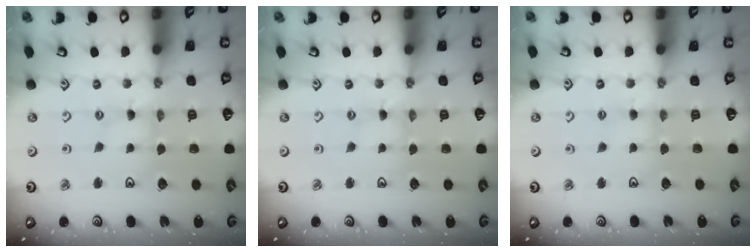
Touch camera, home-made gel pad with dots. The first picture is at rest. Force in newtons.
{"total": 0.0}
{"total": 3.0, "press": 2.9, "slide": 0.4}